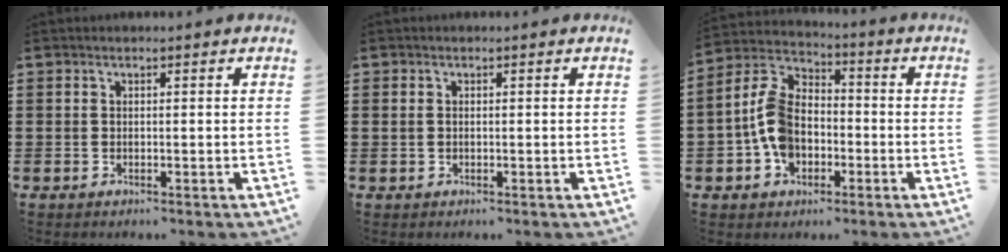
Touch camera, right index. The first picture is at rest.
{"total": 0.9, "force": [0.1, 0.7, 0.5], "torque": [-0.014, 0.005, 0.001]}
{"total": 9.8, "force": [-2.2, 6.9, 6.6], "torque": [-0.169, 0.013, -0.046]}